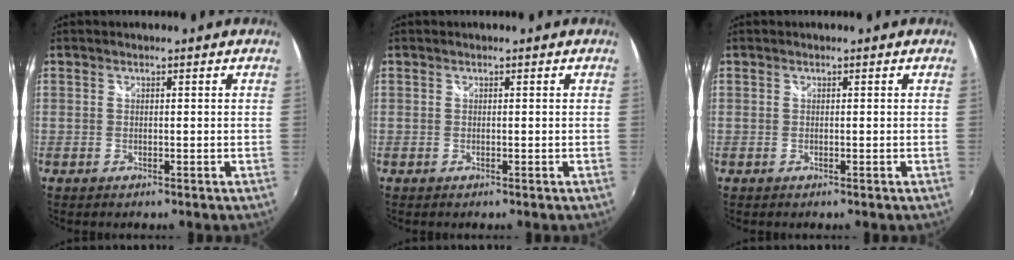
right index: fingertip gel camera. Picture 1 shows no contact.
{"total": 0.0}
{"total": 0.0}